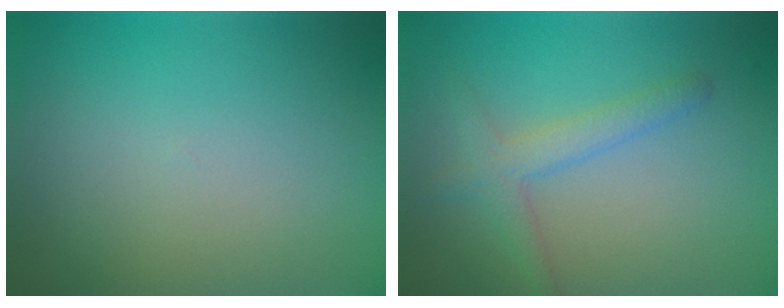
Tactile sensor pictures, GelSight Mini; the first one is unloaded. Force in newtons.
{"total": 2.0, "press": 2.0, "slide": 0.1}